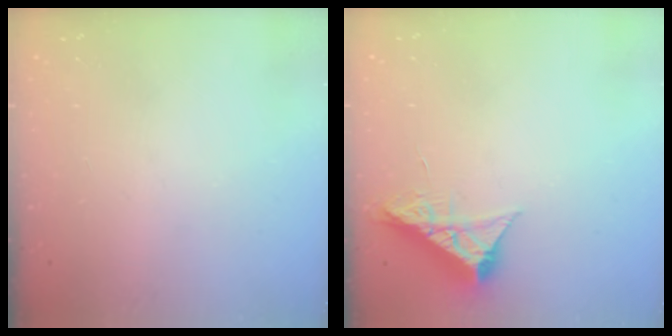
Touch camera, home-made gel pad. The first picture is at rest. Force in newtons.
{"total": 8.6, "press": 8.6, "slide": 0.4}